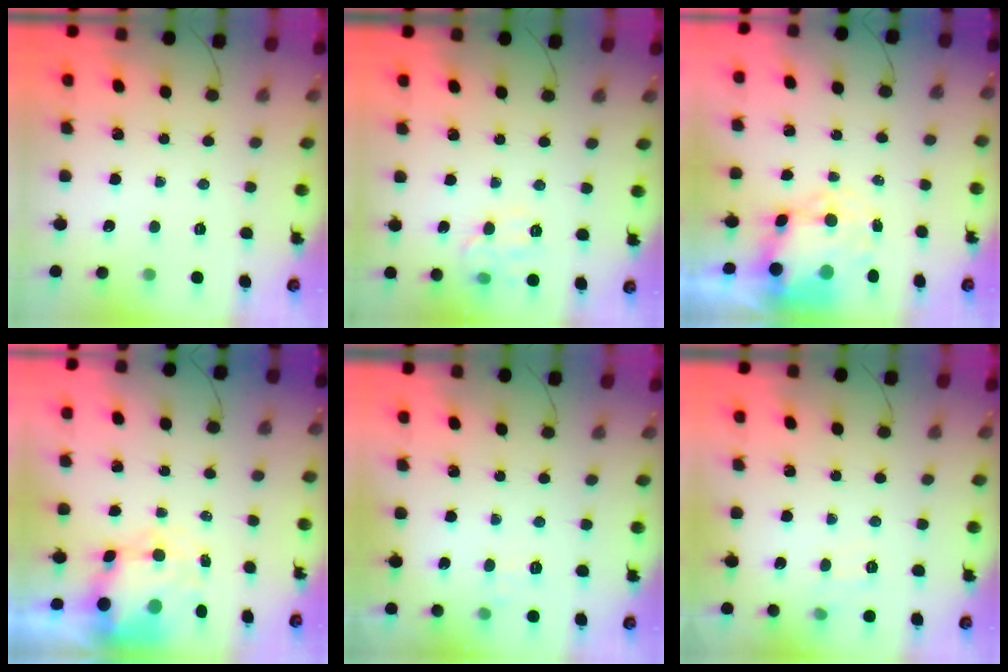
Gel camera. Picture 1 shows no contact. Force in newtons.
{"total": 9.3, "press": 9.3, "slide": 0.4}
{"total": 6.9, "press": 6.6, "slide": 1.8}
{"total": 7.3, "press": 7.1, "slide": 1.8}
{"total": 4.3, "press": 4.1, "slide": 1.3}
{"total": 5.0, "press": 4.7, "slide": 1.8}